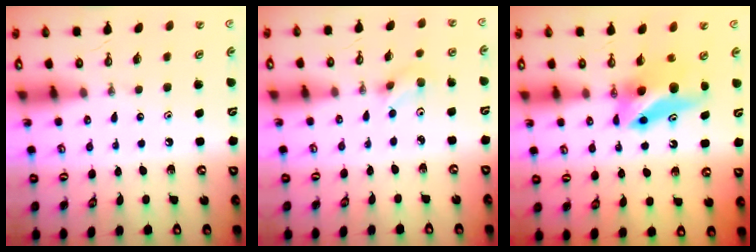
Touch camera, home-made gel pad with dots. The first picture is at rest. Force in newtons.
{"total": 2.9, "press": 2.8, "slide": 0.6}
{"total": 8.0, "press": 7.2, "slide": 3.4}